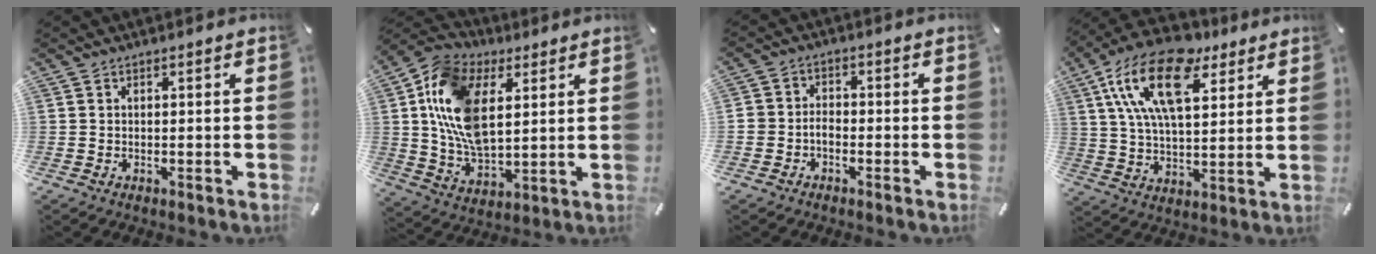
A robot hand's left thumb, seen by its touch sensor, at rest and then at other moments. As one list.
[{"total": 16.3, "force": [4.5, 10.4, 11.7], "torque": [-0.281, -0.007, 0.081]}, {"total": 3.7, "force": [-1.9, 2.8, 1.5], "torque": [-0.026, 0.013, -0.036]}, {"total": 20.0, "force": [10.1, 10.0, 14.1], "torque": [-0.297, -0.031, 0.170]}]